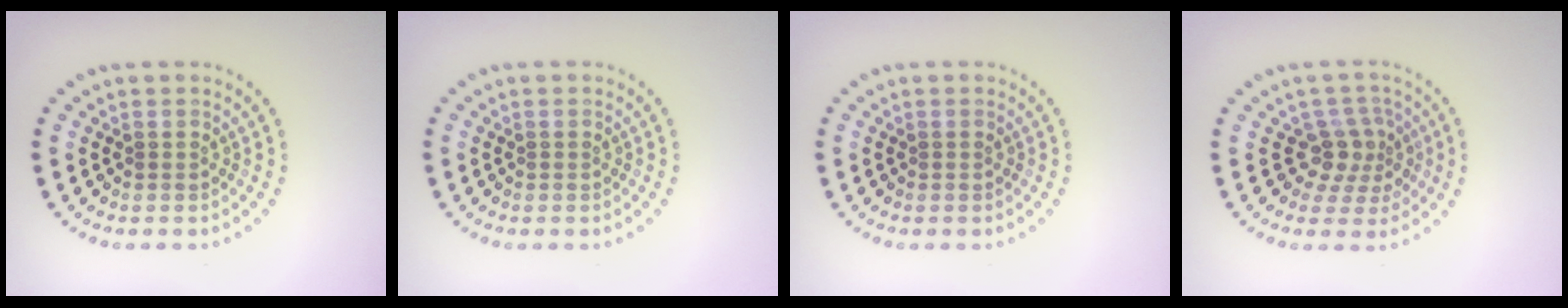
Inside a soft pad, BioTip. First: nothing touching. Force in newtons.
{"total": 0.0}
{"total": 0.0}
{"total": 2.9, "press": 2.2, "slide": 1.9}